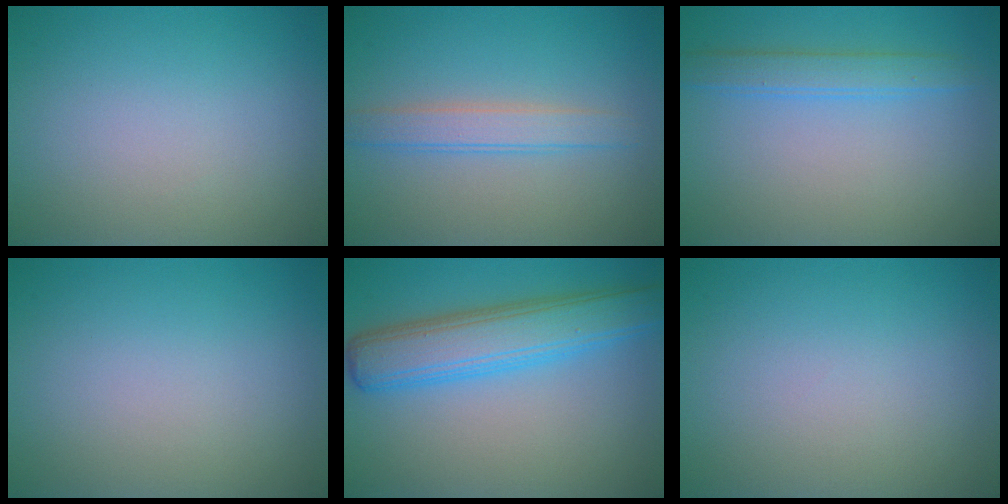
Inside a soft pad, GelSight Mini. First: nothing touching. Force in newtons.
{"total": 2.5, "press": 2.5, "slide": 0.1}
{"total": 2.5, "press": 2.5, "slide": 0.2}
{"total": 0.0}
{"total": 5.5, "press": 5.4, "slide": 0.3}
{"total": 0.0}